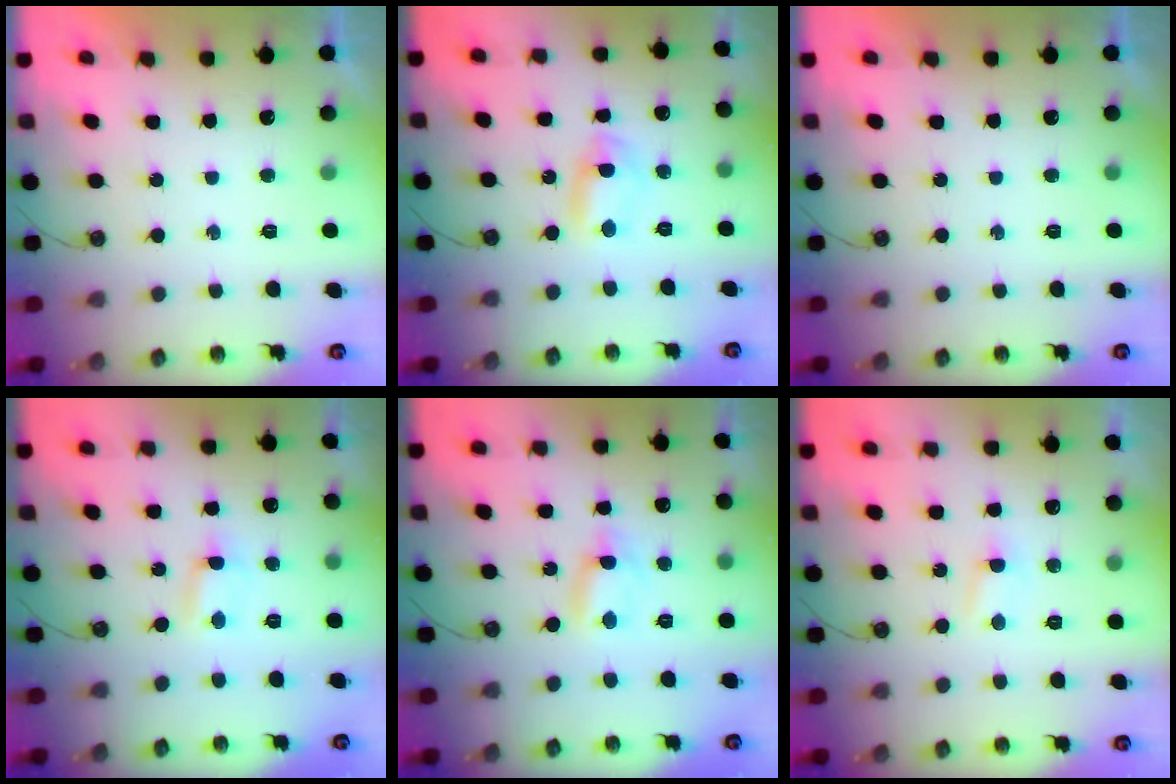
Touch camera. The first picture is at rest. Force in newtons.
{"total": 2.7, "press": 2.5, "slide": 1.2}
{"total": 0.0}
{"total": 0.6, "press": 0.3, "slide": 0.5}
{"total": 1.1, "press": 1.1, "slide": 0.1}
{"total": 2.8, "press": 2.8, "slide": 0.2}